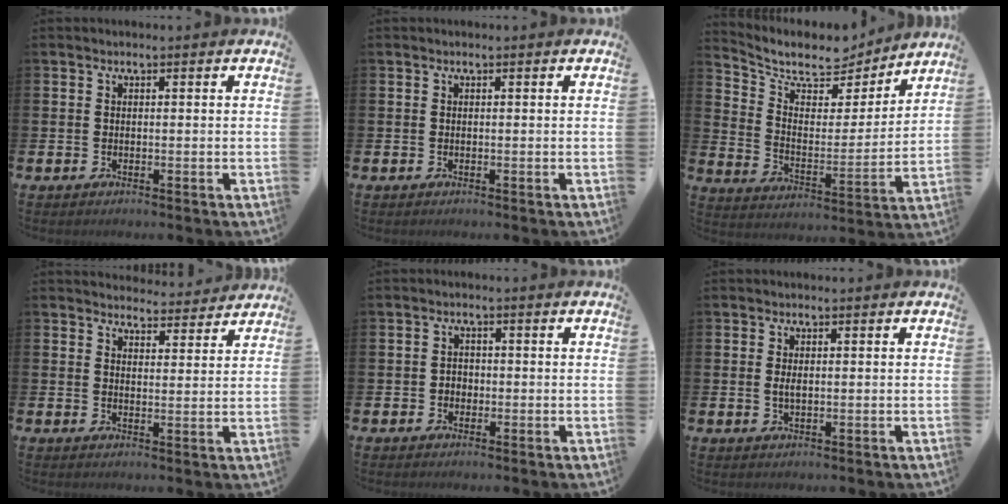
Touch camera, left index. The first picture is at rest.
{"total": 0.0}
{"total": 8.4, "force": [7.5, 3.1, 2.0], "torque": [-0.080, -0.057, 0.129]}
{"total": 4.1, "force": [4.0, 0.9, -0.2], "torque": [0.004, -0.028, 0.069]}
{"total": 1.6, "force": [-0.3, 1.4, 0.5], "torque": [-0.001, 0.003, -0.012]}
{"total": 1.4, "force": [0.3, 0.6, 1.2], "torque": [-0.014, 0.000, 0.001]}